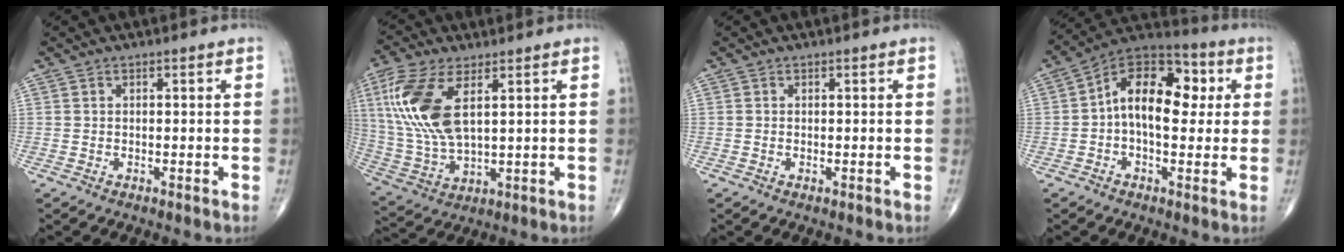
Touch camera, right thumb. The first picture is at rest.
{"total": 15.3, "force": [4.7, 6.8, 12.8], "torque": [-0.288, -0.011, 0.100]}
{"total": 0.0}
{"total": 15.2, "force": [1.6, 9.1, 12.1], "torque": [-0.157, 0.036, 0.015]}